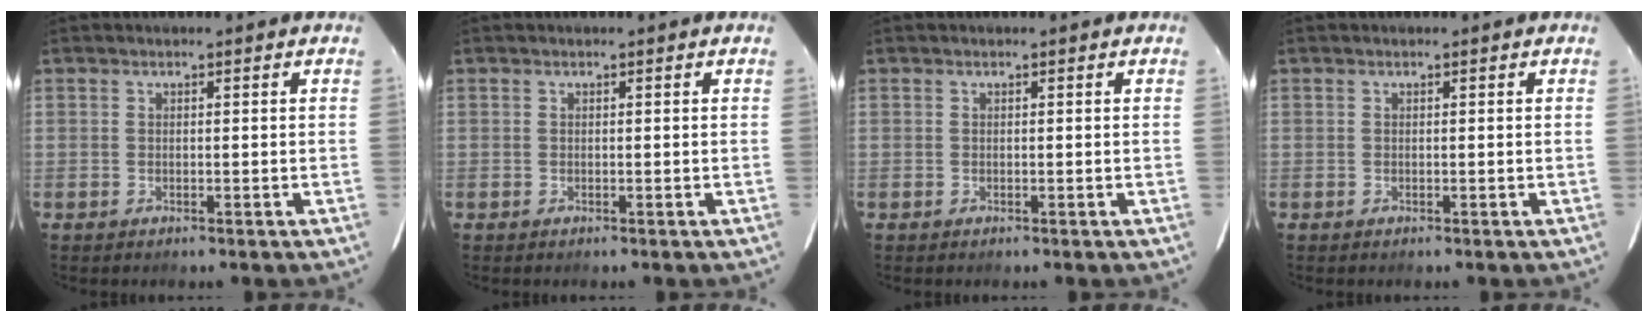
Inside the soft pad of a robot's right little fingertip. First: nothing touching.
{"total": 0.0}
{"total": 0.0}
{"total": 0.0}